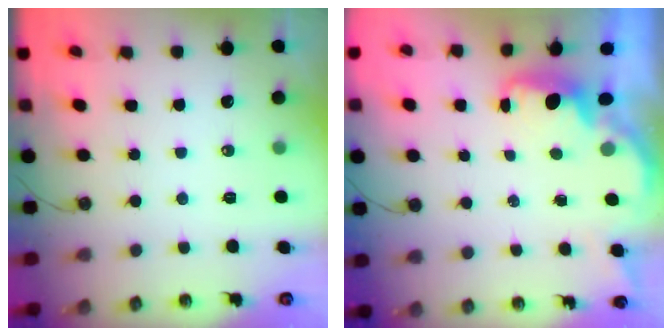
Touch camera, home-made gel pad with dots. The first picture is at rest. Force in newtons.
{"total": 1.2, "press": 1.0, "slide": 0.6}